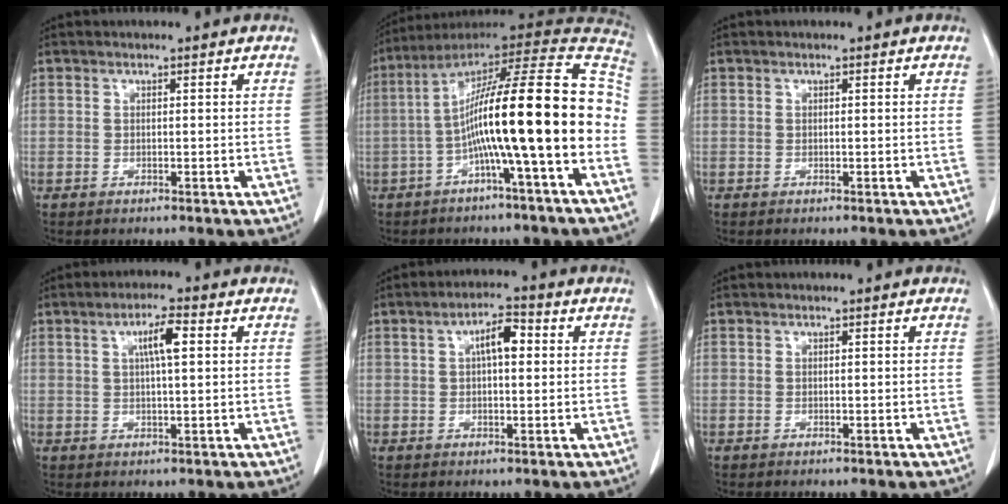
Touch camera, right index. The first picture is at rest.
{"total": 21.0, "force": [-3.6, 0.7, 20.6], "torque": [-0.312, 0.036, -0.063]}
{"total": 0.0}
{"total": 4.6, "force": [1.3, 0.5, 4.4], "torque": [-0.079, 0.005, 0.023]}
{"total": 4.8, "force": [1.1, 1.6, 4.4], "torque": [-0.077, 0.015, 0.016]}
{"total": 0.0}